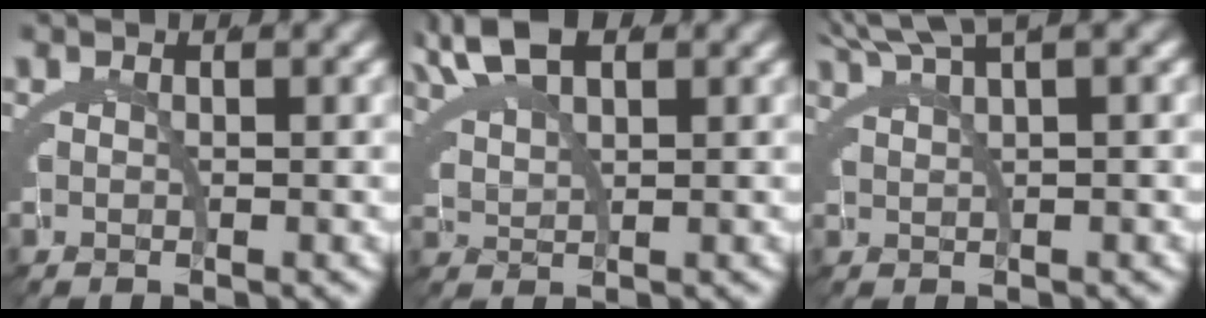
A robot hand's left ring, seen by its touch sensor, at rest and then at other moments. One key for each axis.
{"total": 4.2, "fx": 3.5, "fy": 0.5, "fz": 2.1, "tx": -0.050, "ty": 0.005, "tz": 0.069}
{"total": 3.1, "fx": 2.7, "fy": -0.6, "fz": 1.4, "tx": -0.007, "ty": 0.020, "tz": 0.046}